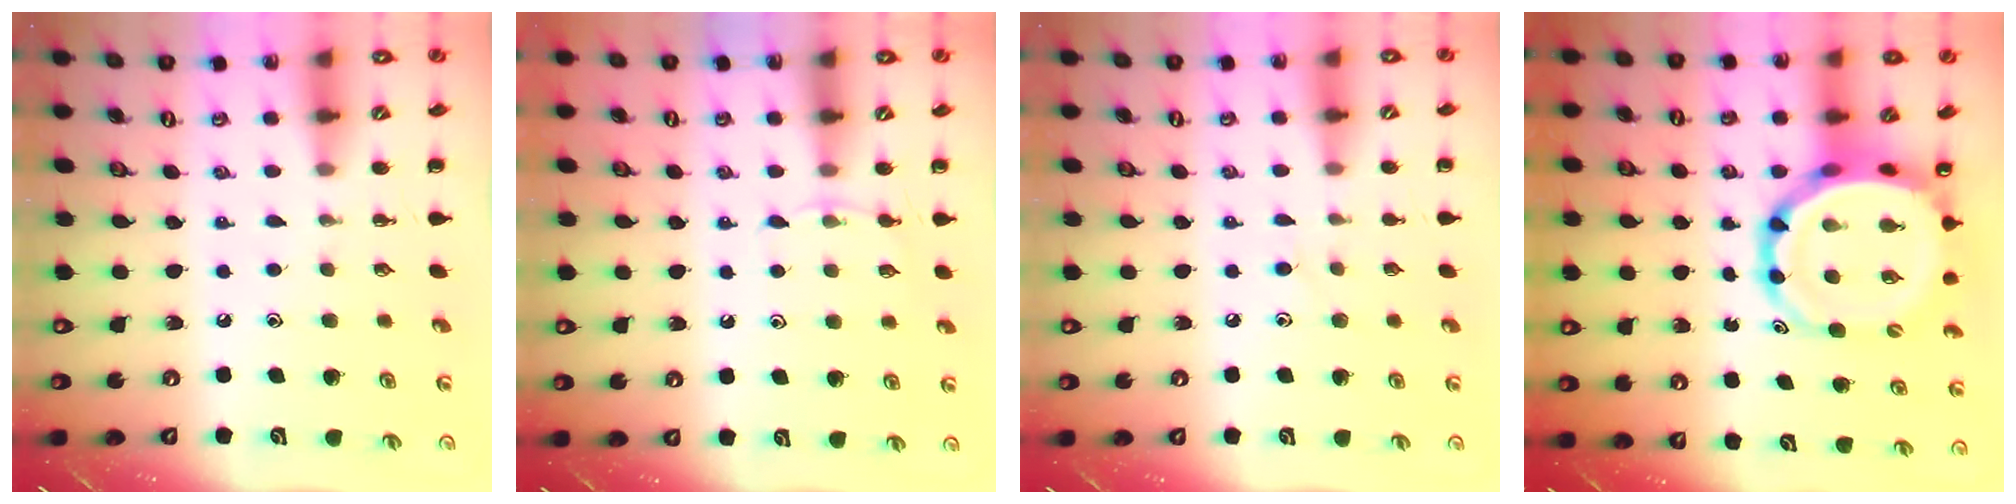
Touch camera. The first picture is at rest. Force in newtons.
{"total": 5.0, "press": 4.7, "slide": 1.6}
{"total": 5.2, "press": 4.9, "slide": 1.8}
{"total": 11.7, "press": 11.2, "slide": 3.3}